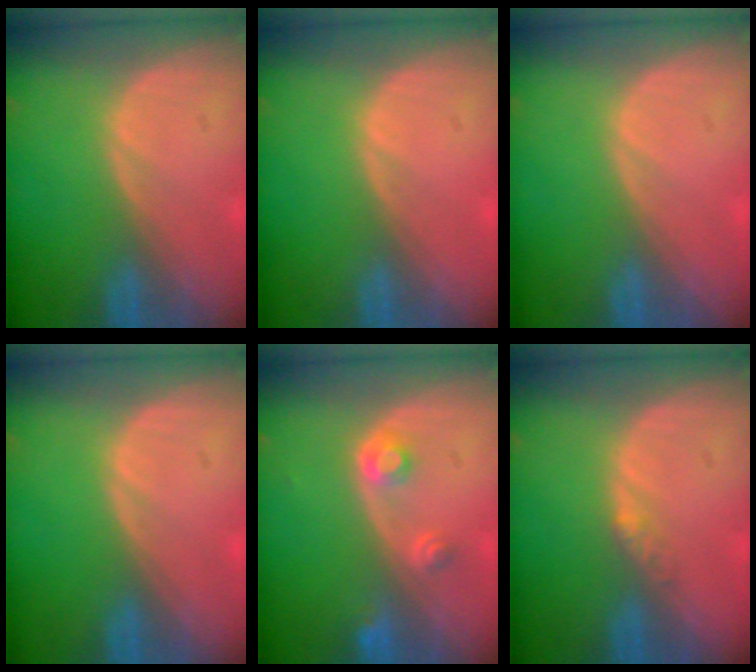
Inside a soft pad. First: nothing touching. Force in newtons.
{"total": 0.0}
{"total": 0.0}
{"total": 0.0}
{"total": 3.0, "press": 2.8, "slide": 1.0}
{"total": 1.6, "press": 1.3, "slide": 0.9}